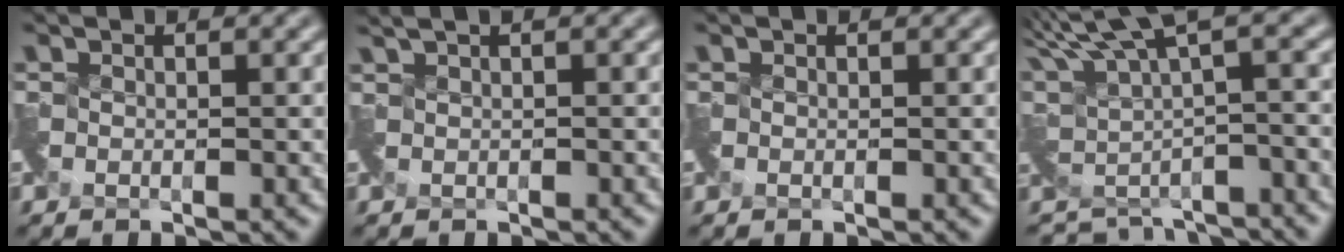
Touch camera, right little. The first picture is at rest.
{"total": 1.4, "force": [0.9, 0.5, 0.9], "torque": [-0.024, 0.000, 0.018]}
{"total": 0.0}
{"total": 6.1, "force": [2.7, 2.2, 4.9], "torque": [-0.094, -0.011, 0.076]}